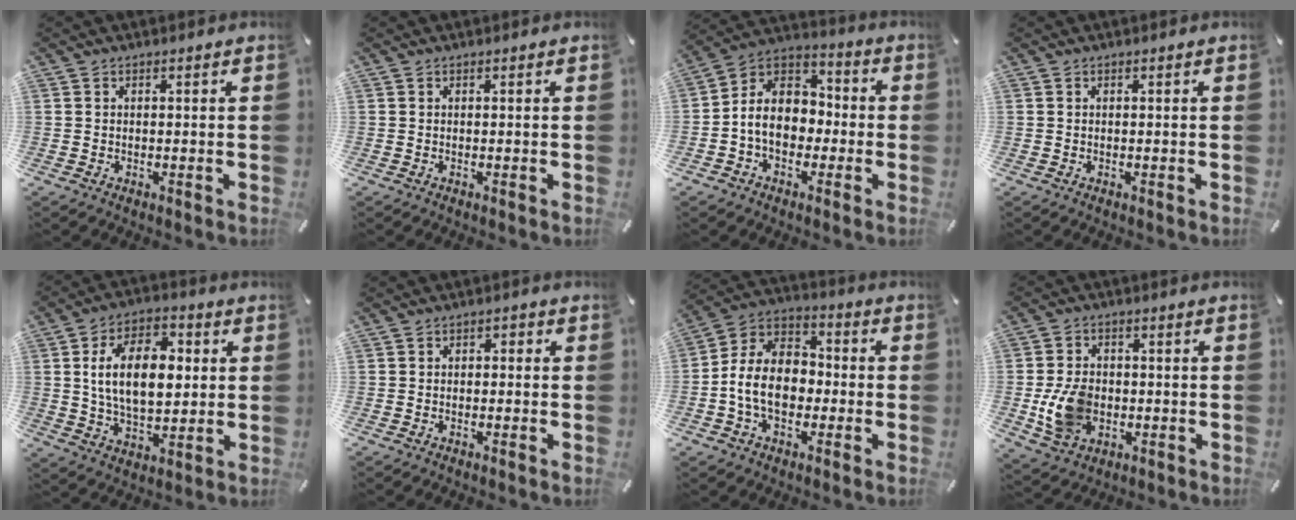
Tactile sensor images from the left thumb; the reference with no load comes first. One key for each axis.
{"total": 0.0}
{"total": 10.1, "fx": -2.9, "fy": 8.2, "fz": 5.0, "tx": -0.118, "ty": 0.012, "tz": -0.058}
{"total": 0.0}
{"total": 14.9, "fx": 1.9, "fy": 9.3, "fz": 11.6, "tx": -0.212, "ty": 0.005, "tz": 0.030}
{"total": 1.6, "fx": -1.2, "fy": 0.9, "fz": 0.6, "tx": -0.011, "ty": 0.008, "tz": -0.025}
{"total": 11.6, "fx": -3.7, "fy": 8.5, "fz": 7.0, "tx": -0.166, "ty": 0.020, "tz": -0.073}
{"total": 10.6, "fx": -1.8, "fy": 8.1, "fz": 6.6, "tx": -0.139, "ty": 0.004, "tz": -0.032}